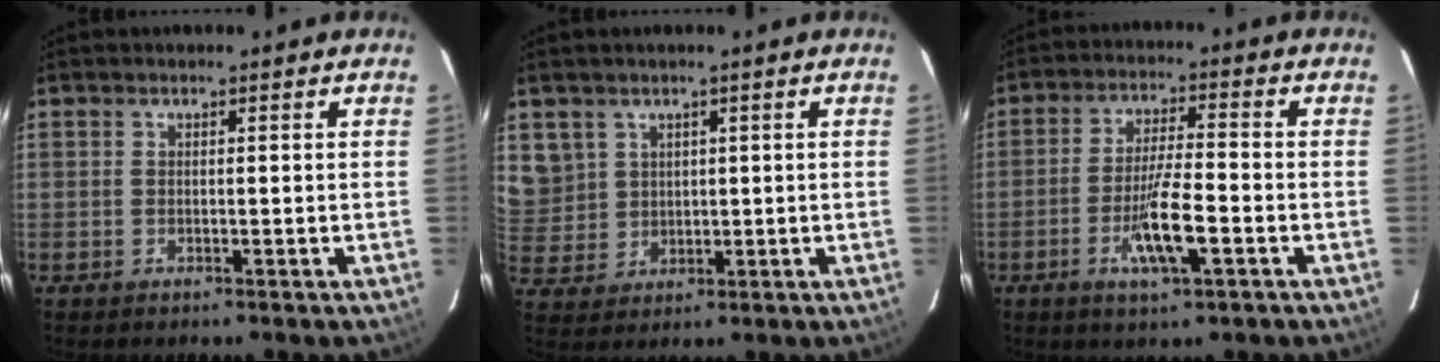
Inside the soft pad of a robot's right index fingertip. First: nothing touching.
{"total": 7.0, "force": [3.4, 6.1, 1.1], "torque": [-0.022, 0.014, 0.082]}
{"total": 9.0, "force": [-3.6, 1.5, 8.2], "torque": [-0.158, -0.008, -0.065]}